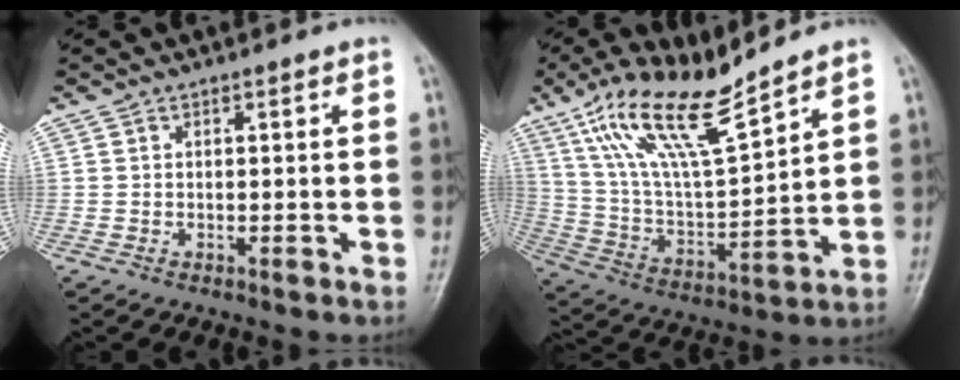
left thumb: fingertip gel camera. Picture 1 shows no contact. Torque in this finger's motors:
{"motor_torque": [0.40, 0.28, 1.19, -1.60, 0.58]}